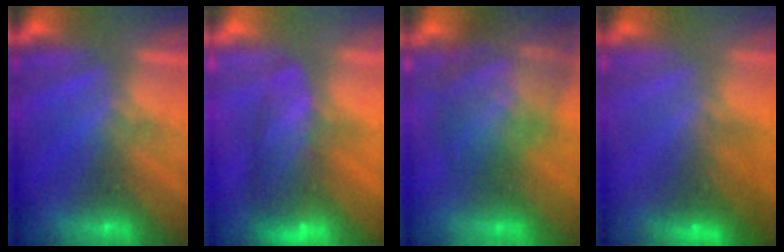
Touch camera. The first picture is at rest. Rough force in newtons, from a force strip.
{"total": 7.6}
{"total": 9.8}
{"total": 2.9}